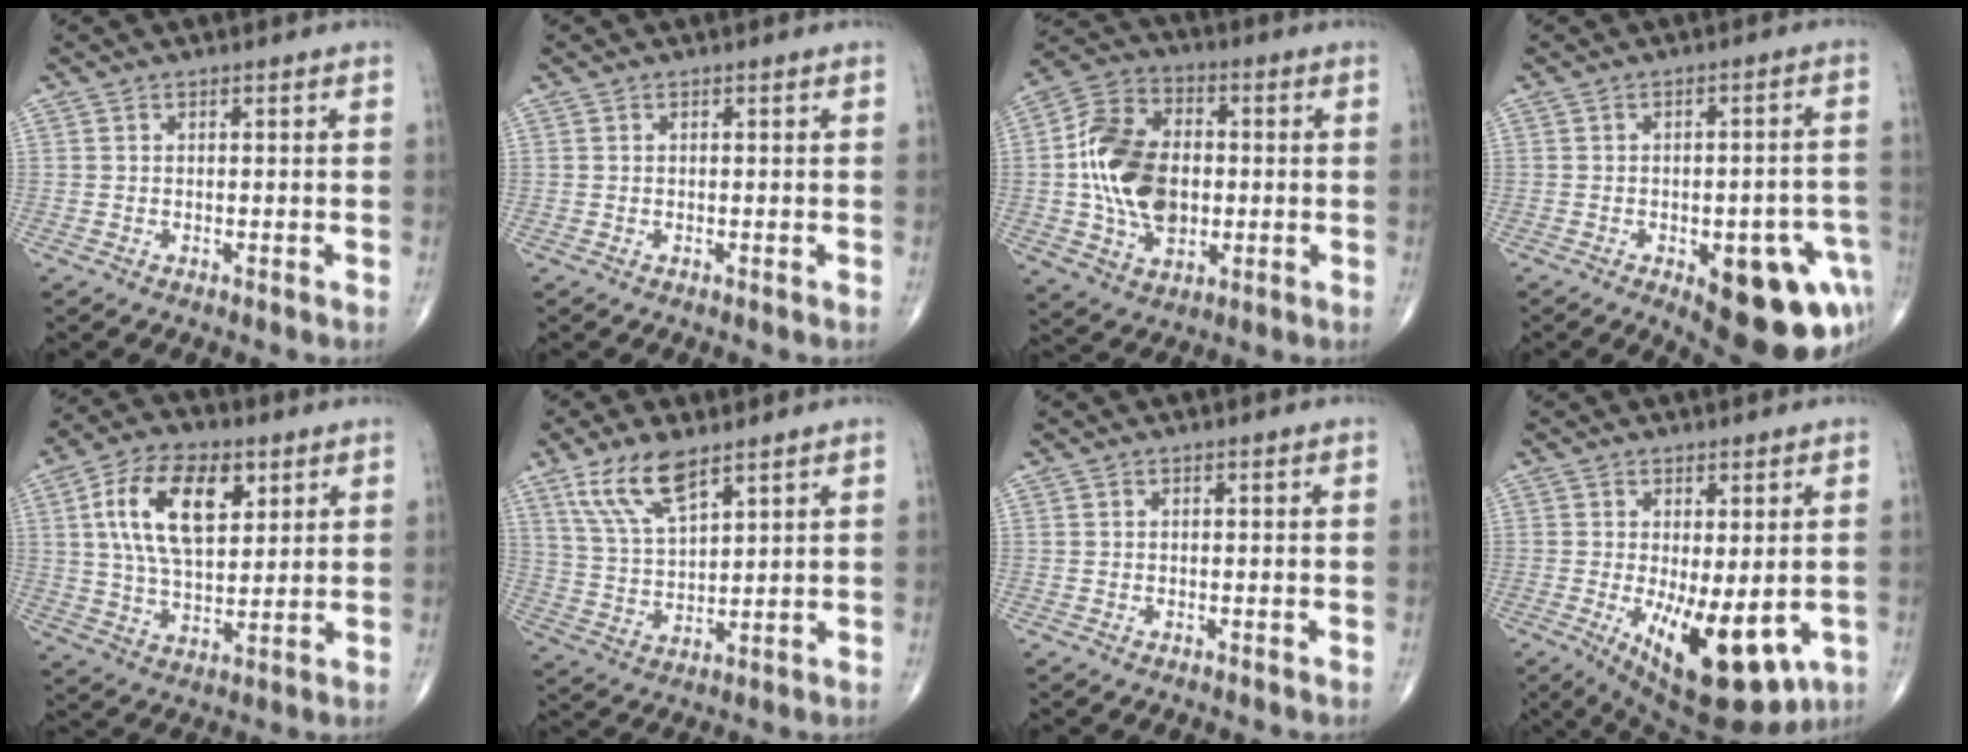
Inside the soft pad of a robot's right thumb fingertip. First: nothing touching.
{"total": 0.0}
{"total": 17.1, "force": [-0.2, 11.6, 12.6], "torque": [-0.212, 0.017, -0.002]}
{"total": 17.8, "force": [-7.3, 7.7, 14.3], "torque": [-0.108, 0.032, -0.073]}
{"total": 15.6, "force": [5.0, 8.5, 12.1], "torque": [-0.198, -0.006, 0.091]}
{"total": 10.4, "force": [6.6, 3.7, 7.1], "torque": [-0.134, -0.028, 0.138]}
{"total": 0.0}
{"total": 15.0, "force": [-4.2, 6.1, 13.0], "torque": [-0.183, -0.024, -0.043]}